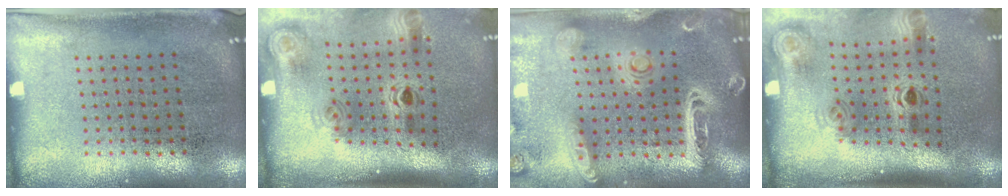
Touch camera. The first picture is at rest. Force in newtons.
{"total": 2.1, "press": 1.4, "slide": 1.5}
{"total": 3.0, "press": 2.5, "slide": 1.5}
{"total": 2.1, "press": 1.4, "slide": 1.5}